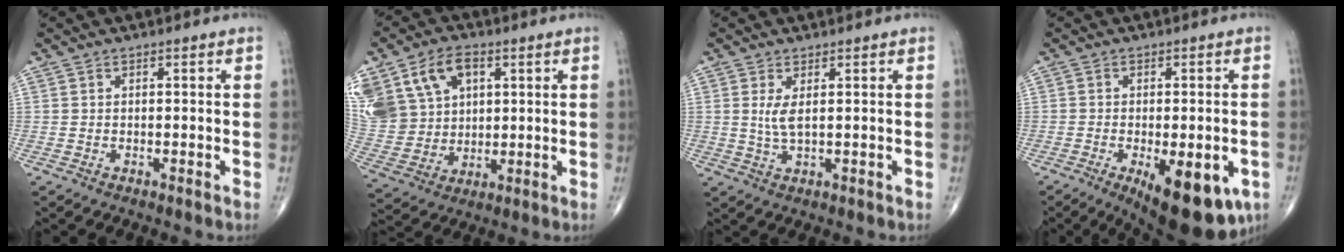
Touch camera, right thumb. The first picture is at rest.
{"total": 19.8, "force": [7.7, 14.4, 11.1], "torque": [-0.242, 0.018, 0.165]}
{"total": 3.3, "force": [0.8, 0.9, 3.0], "torque": [-0.068, -0.010, 0.022]}
{"total": 15.0, "force": [-5.9, 6.0, 12.4], "torque": [-0.135, -0.006, -0.069]}